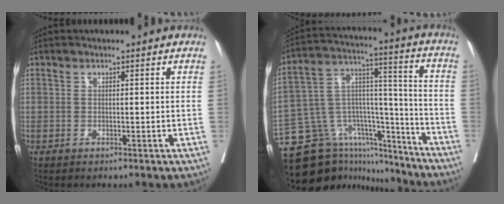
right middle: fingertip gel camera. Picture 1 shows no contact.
{"total": 16.4, "force": [-13.7, 8.1, 4.2], "torque": [-0.066, 0.086, -0.214]}